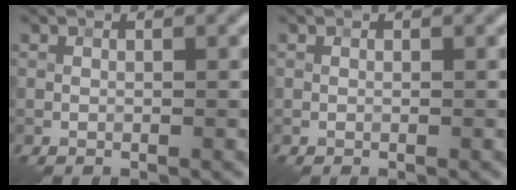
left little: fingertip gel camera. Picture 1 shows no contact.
{"total": 0.0}